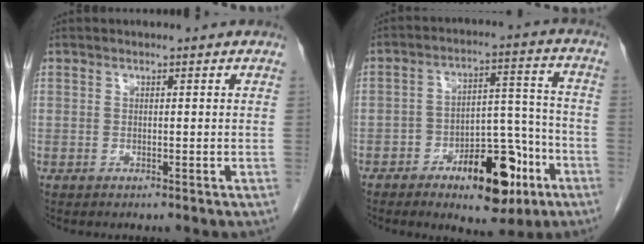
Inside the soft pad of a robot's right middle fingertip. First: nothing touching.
{"total": 11.3, "force": [-6.4, 3.9, 8.4], "torque": [-0.127, 0.017, -0.094]}